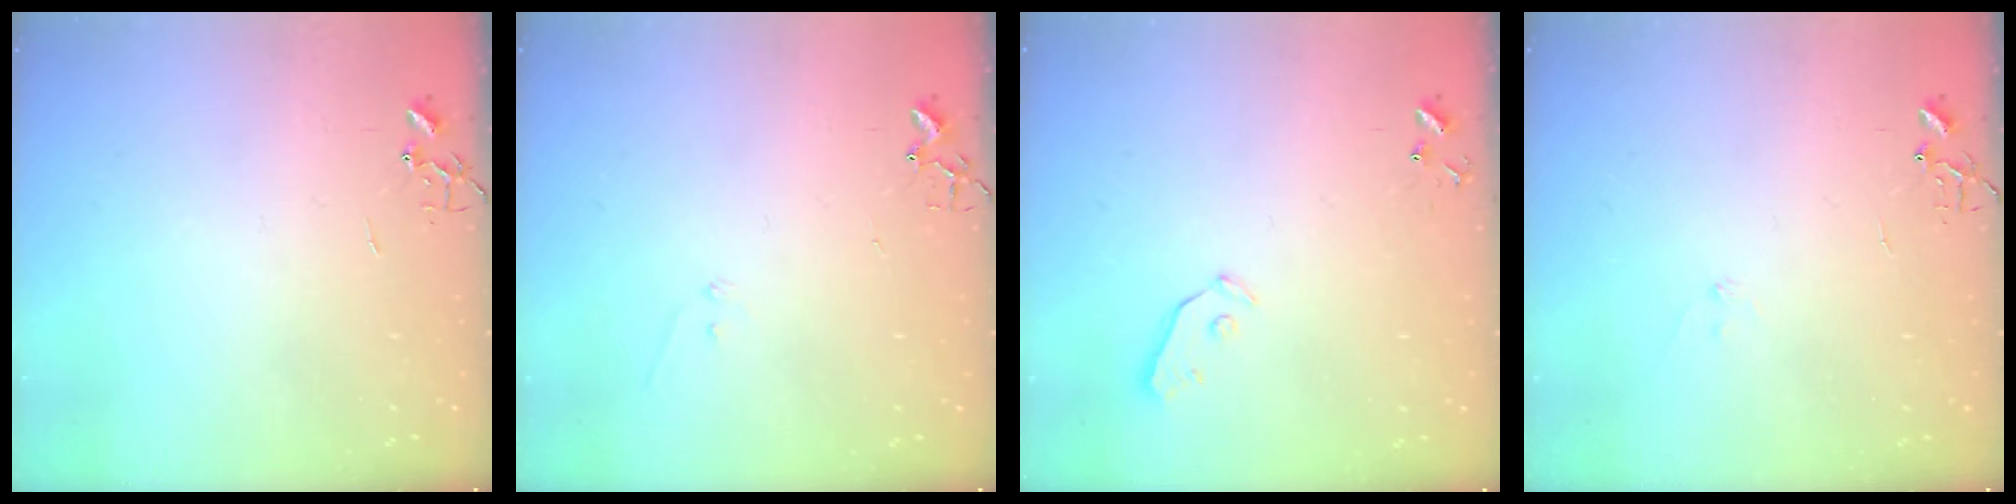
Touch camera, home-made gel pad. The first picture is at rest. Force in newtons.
{"total": 6.1, "press": 6.1, "slide": 0.5}
{"total": 3.2, "press": 3.2, "slide": 0.4}
{"total": 7.0, "press": 7.0, "slide": 0.7}